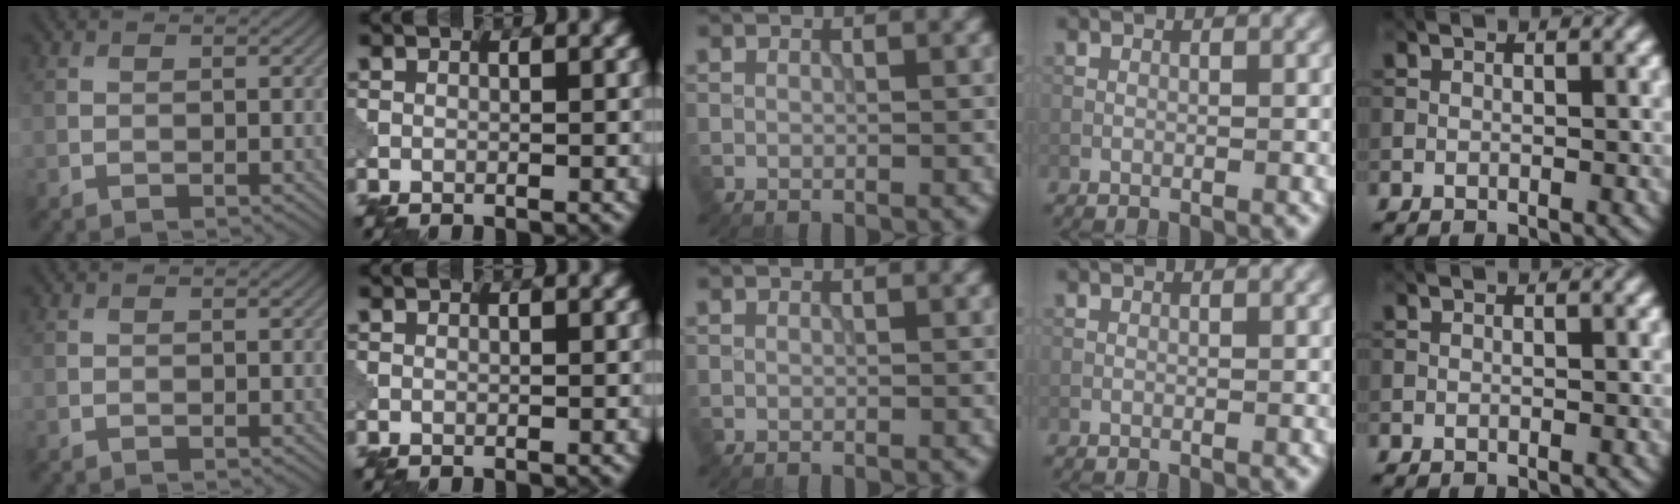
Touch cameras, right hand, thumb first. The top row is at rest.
{}